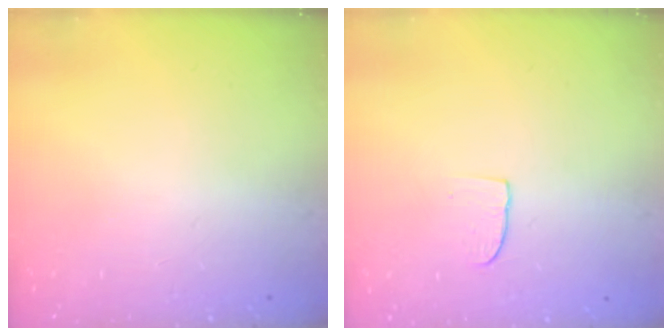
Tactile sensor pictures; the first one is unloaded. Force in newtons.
{"total": 4.7, "press": 4.7, "slide": 0.4}